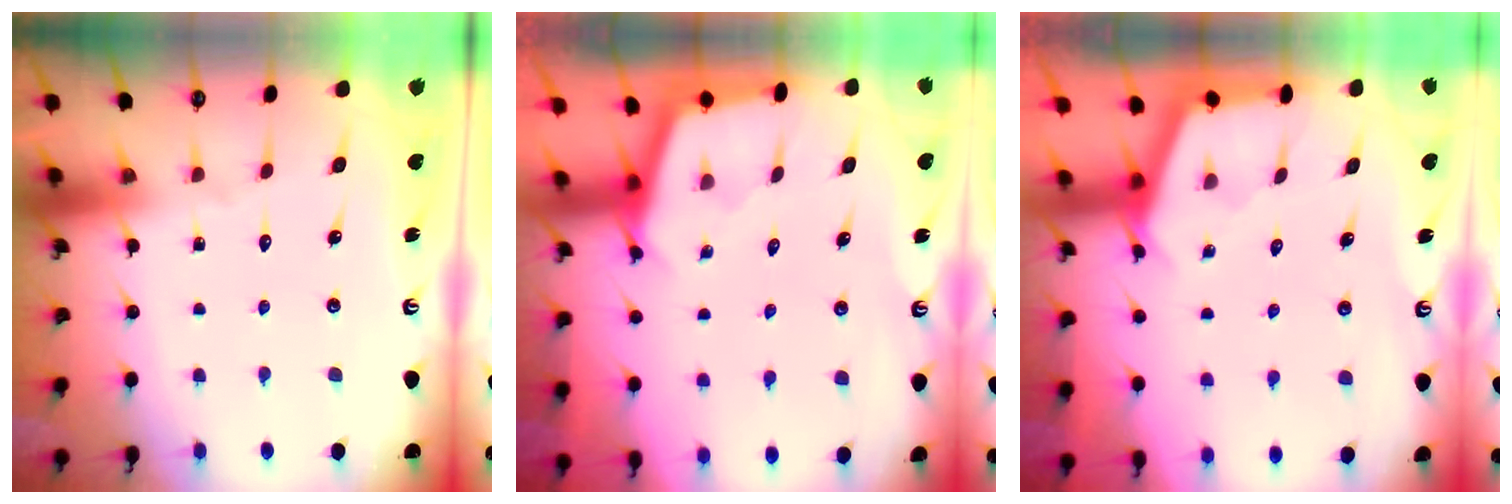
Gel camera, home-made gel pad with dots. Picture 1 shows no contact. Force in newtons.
{"total": 2.2, "press": 2.2, "slide": 0.2}
{"total": 3.0, "press": 3.0, "slide": 0.3}